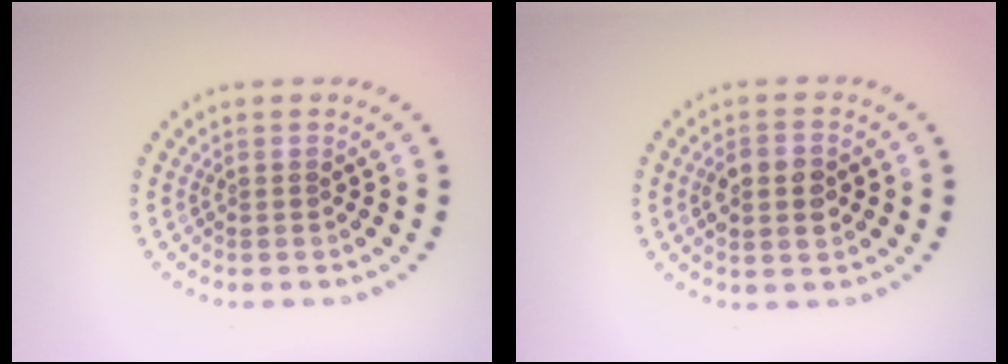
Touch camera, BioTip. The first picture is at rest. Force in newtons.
{"total": 3.1, "press": 3.1, "slide": 0.2}